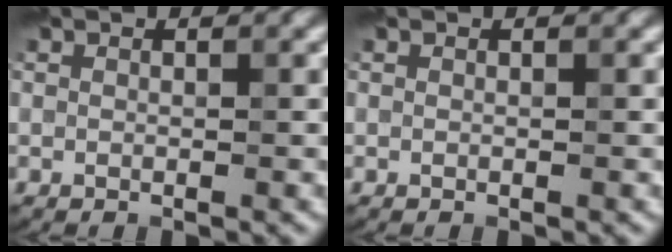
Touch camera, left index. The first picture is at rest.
{"total": 0.0}